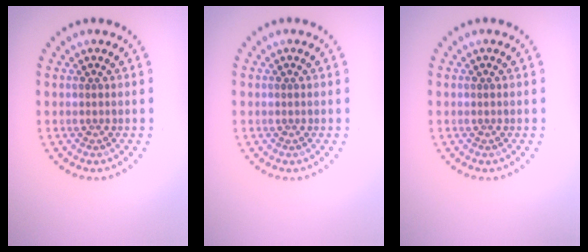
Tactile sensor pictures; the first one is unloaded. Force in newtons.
{"total": 0.0}
{"total": 0.0}